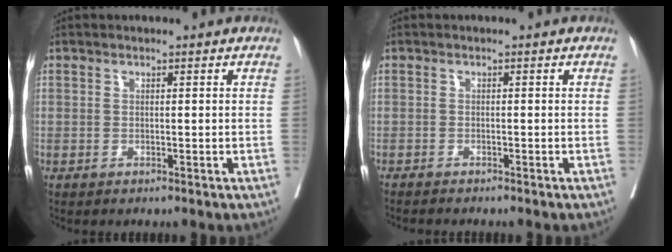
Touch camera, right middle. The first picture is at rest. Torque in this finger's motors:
{"motor_torque": [0.58, -0.54, 0.09, 0.00]}